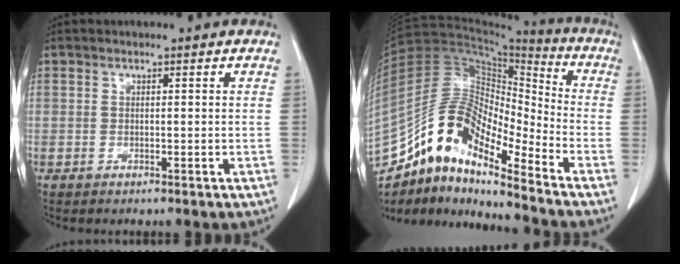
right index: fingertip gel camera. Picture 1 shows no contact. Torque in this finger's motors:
{"motor_torque": [1.00, -1.07, 0.62, 0.19]}